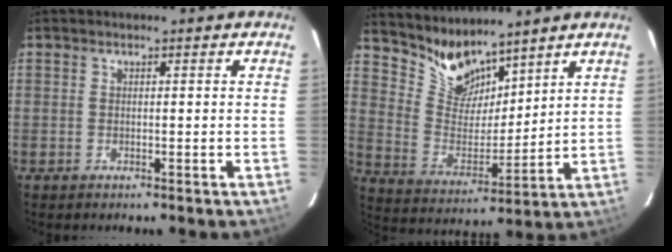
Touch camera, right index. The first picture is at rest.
{"total": 10.0, "force": [8.8, 4.0, 2.7], "torque": [-0.060, -0.005, 0.180]}